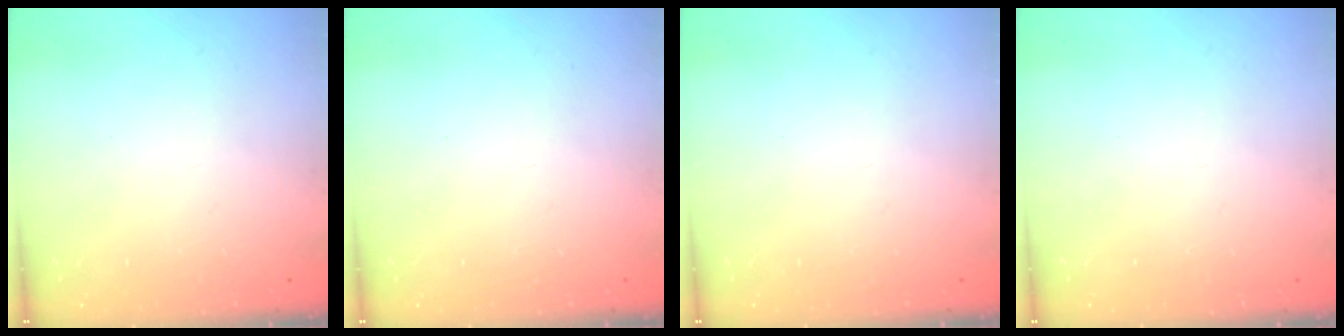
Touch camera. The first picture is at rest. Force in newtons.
{"total": 0.0}
{"total": 0.0}
{"total": 0.0}